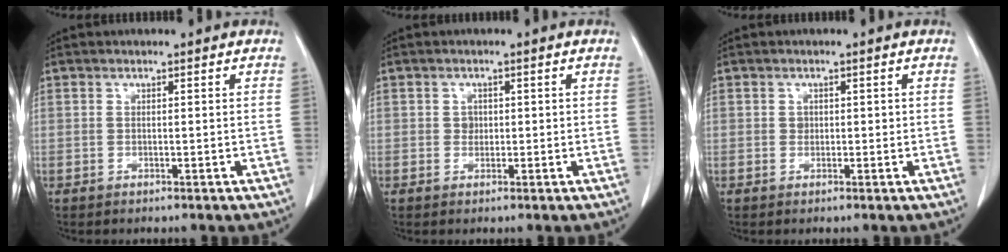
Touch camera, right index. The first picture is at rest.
{"total": 1.5, "force": [0.2, 1.4, 0.6], "torque": [-0.007, 0.002, 0.004]}
{"total": 1.2, "force": [0.2, 1.1, 0.5], "torque": [-0.005, 0.002, 0.003]}